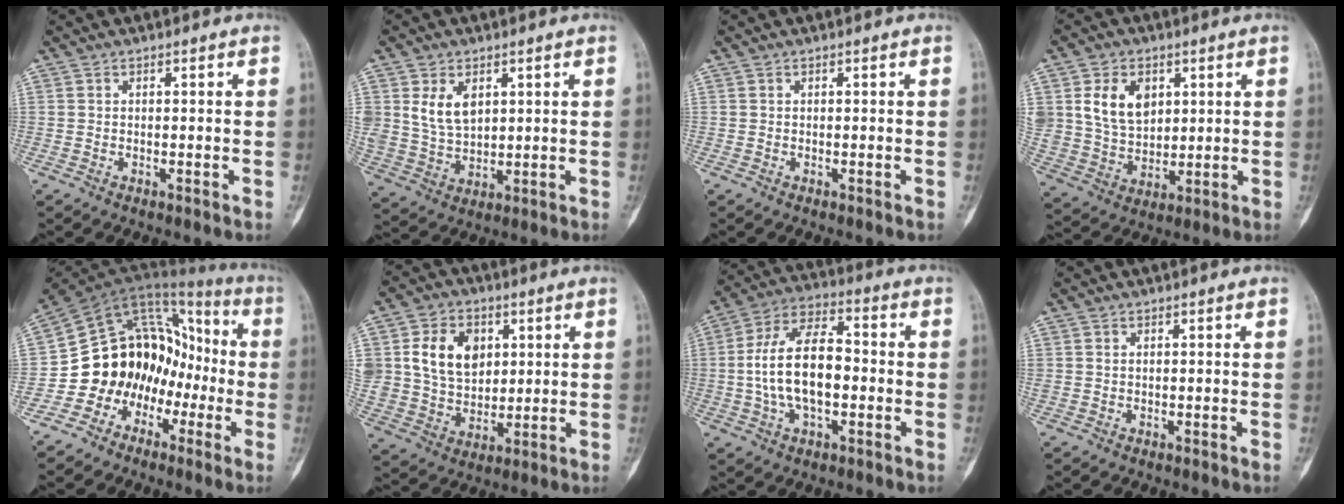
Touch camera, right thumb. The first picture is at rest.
{"total": 7.4, "force": [2.7, 4.8, 5.0], "torque": [-0.078, -0.014, 0.064]}
{"total": 0.0}
{"total": 10.9, "force": [3.7, 7.8, 6.8], "torque": [-0.097, -0.016, 0.079]}
{"total": 16.5, "force": [-6.1, 13.6, 6.9], "torque": [-0.060, 0.113, -0.109]}
{"total": 13.6, "force": [3.7, 10.2, 8.1], "torque": [-0.113, -0.010, 0.076]}
{"total": 15.6, "force": [-1.1, 8.2, 13.2], "torque": [-0.240, 0.032, -0.024]}
{"total": 0.0}